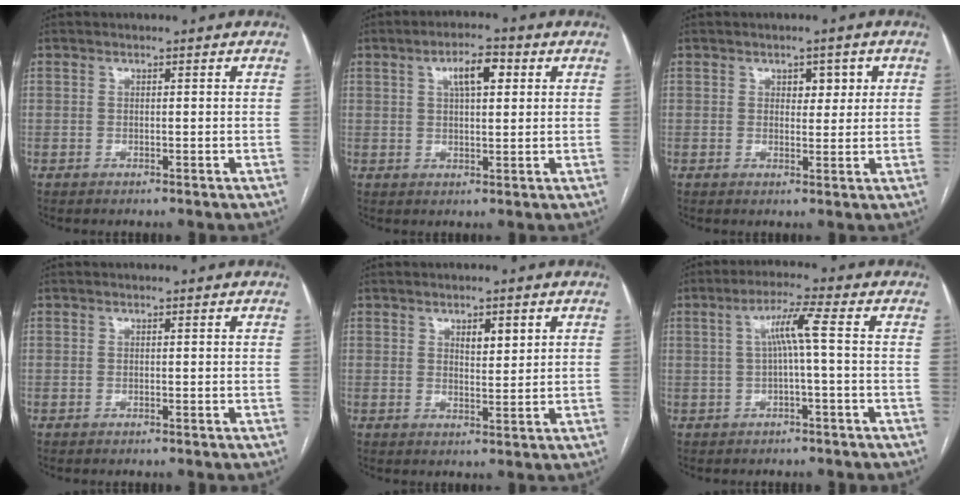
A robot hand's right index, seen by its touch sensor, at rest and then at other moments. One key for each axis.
{"total": 5.7, "fx": 2.1, "fy": 1.9, "fz": 4.9, "tx": -0.087, "ty": 0.013, "tz": 0.036}
{"total": 3.1, "fx": 1.2, "fy": 1.8, "fz": 2.2, "tx": -0.026, "ty": 0.004, "tz": 0.016}
{"total": 0.0}
{"total": 2.9, "fx": 1.1, "fy": 0.2, "fz": 2.7, "tx": -0.045, "ty": -0.001, "tz": 0.016}
{"total": 5.0, "fx": 0.3, "fy": -0.6, "fz": 5.0, "tx": -0.091, "ty": 0.016, "tz": 0.009}